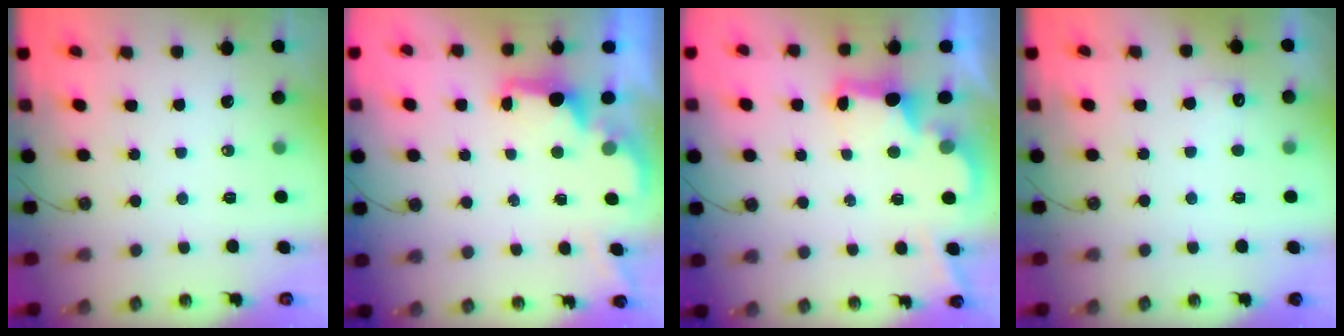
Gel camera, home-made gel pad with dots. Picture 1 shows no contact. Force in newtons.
{"total": 2.1, "press": 1.9, "slide": 0.8}
{"total": 2.9, "press": 2.7, "slide": 0.9}
{"total": 5.3, "press": 5.1, "slide": 1.3}